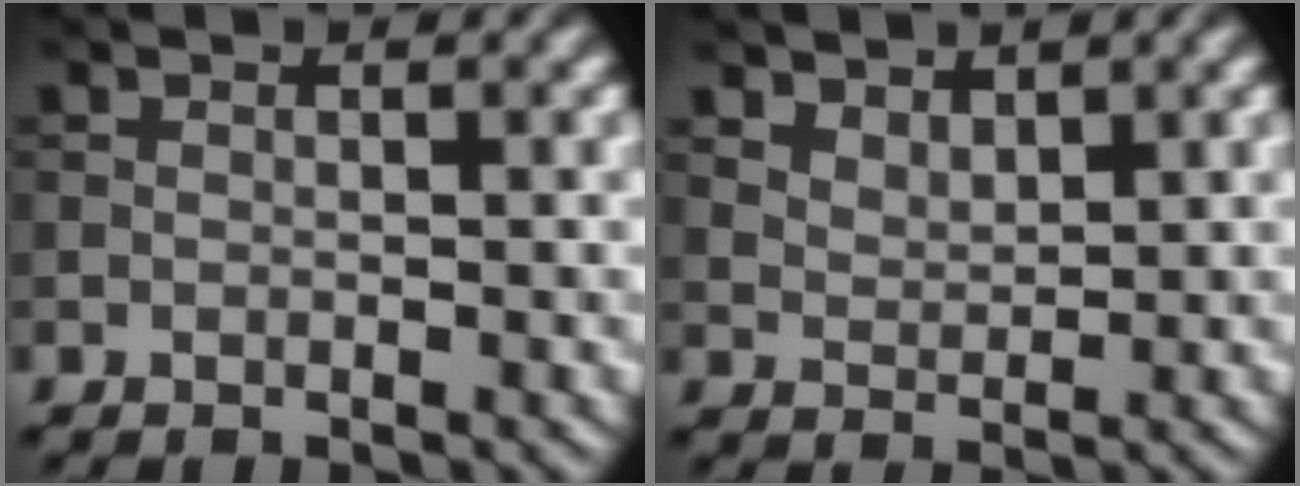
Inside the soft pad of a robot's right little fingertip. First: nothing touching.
{"total": 2.8, "force": [2.1, 1.5, 1.1], "torque": [-0.026, -0.012, 0.051]}